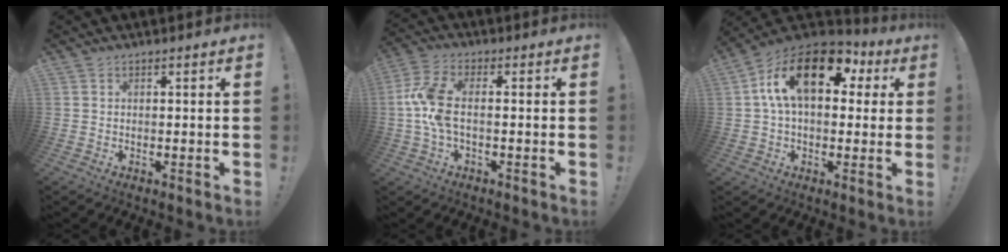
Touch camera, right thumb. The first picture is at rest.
{"total": 9.2, "force": [-0.6, 4.2, 8.1], "torque": [-0.178, 0.003, -0.008]}
{"total": 19.1, "force": [6.1, 10.1, 15.0], "torque": [-0.252, -0.011, 0.099]}